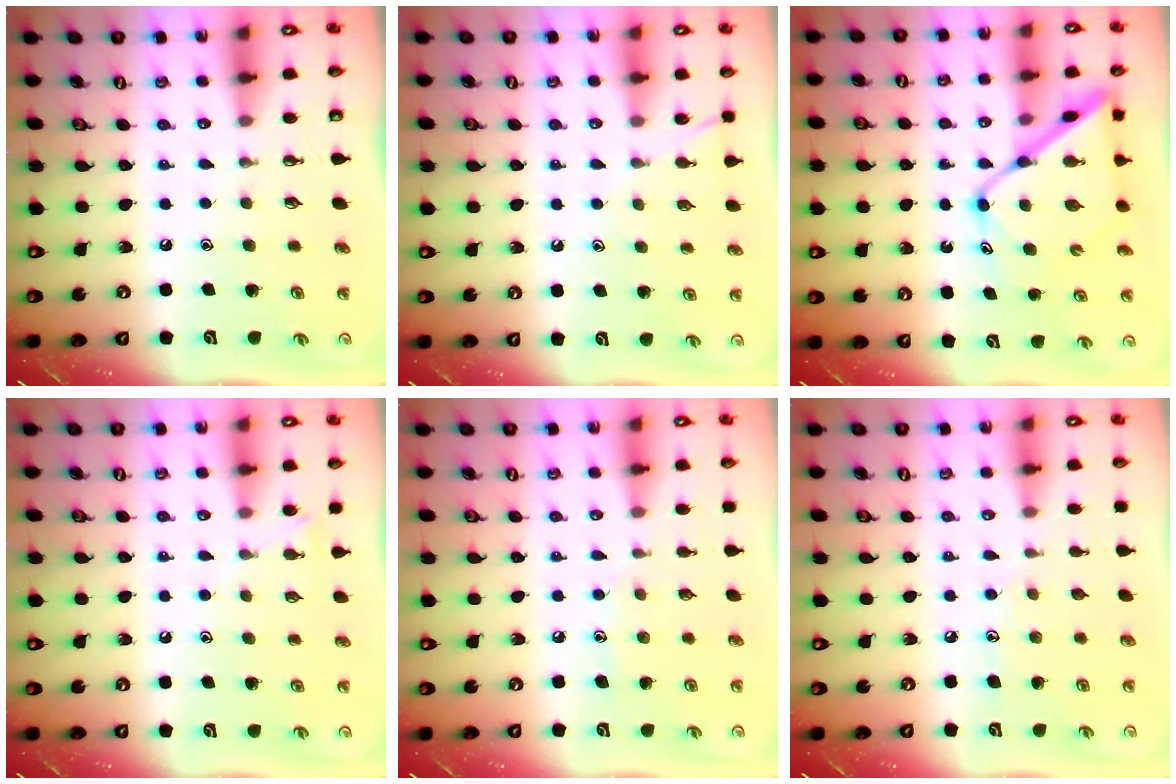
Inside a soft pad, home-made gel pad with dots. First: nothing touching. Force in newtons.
{"total": 5.9, "press": 5.9, "slide": 0.6}
{"total": 14.7, "press": 14.6, "slide": 1.4}
{"total": 6.5, "press": 6.5, "slide": 0.3}
{"total": 6.2, "press": 6.2, "slide": 0.6}
{"total": 6.2, "press": 6.2, "slide": 0.4}